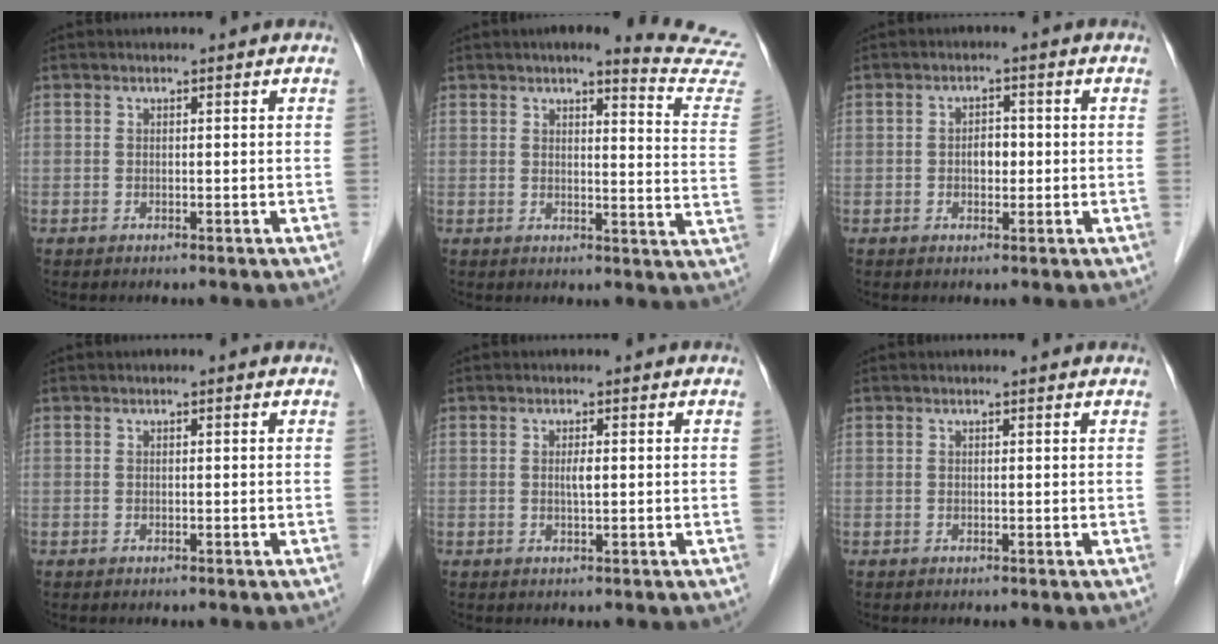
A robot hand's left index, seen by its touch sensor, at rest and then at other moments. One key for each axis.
{"total": 13.6, "fx": 12.9, "fy": 0.0, "fz": 4.1, "tx": -0.030, "ty": -0.082, "tz": 0.118}
{"total": 2.6, "fx": -0.3, "fy": 1.6, "fz": 2.0, "tx": -0.031, "ty": 0.008, "tz": -0.003}
{"total": 0.0}
{"total": 1.3, "fx": 0.1, "fy": 0.2, "fz": 1.3, "tx": -0.026, "ty": 0.000, "tz": 0.002}
{"total": 0.8, "fx": 0.8, "fy": 0.0, "fz": 0.2, "tx": -0.012, "ty": 0.006, "tz": 0.009}